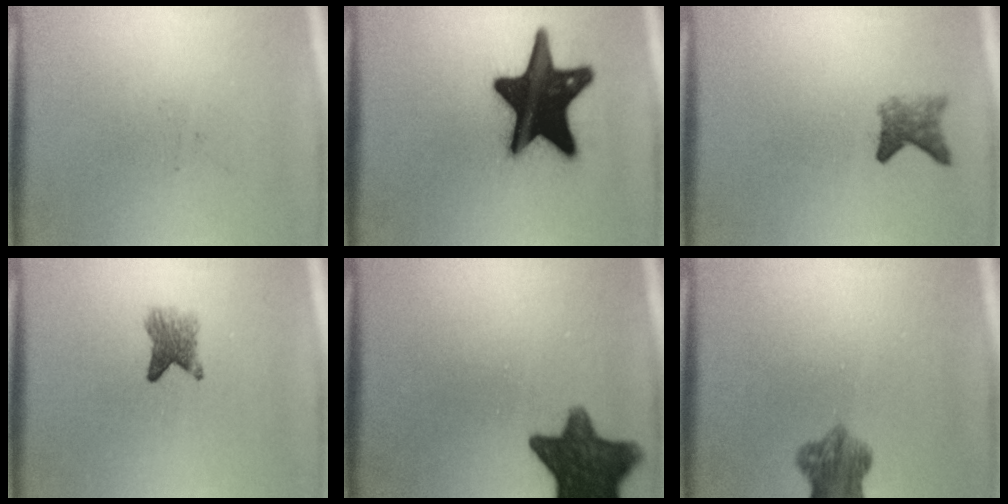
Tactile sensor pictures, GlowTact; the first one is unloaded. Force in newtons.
{"total": 20.2}
{"total": 2.7}
{"total": 3.1}
{"total": 12.8}
{"total": 6.5}